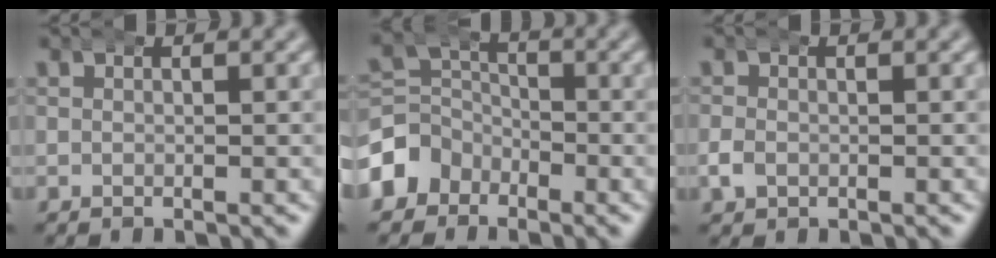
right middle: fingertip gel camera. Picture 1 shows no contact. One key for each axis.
{"total": 5.7, "fx": -2.2, "fy": 5.0, "fz": 1.5, "tx": -0.040, "ty": -0.020, "tz": -0.041}
{"total": 1.3, "fx": -0.4, "fy": 1.2, "fz": 0.5, "tx": -0.018, "ty": 0.004, "tz": -0.010}